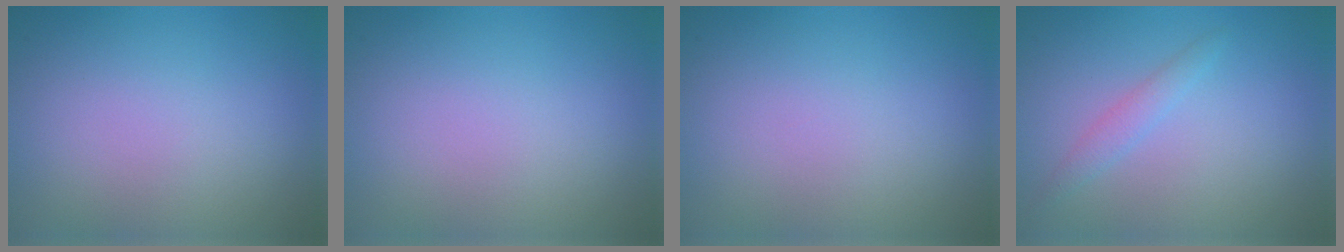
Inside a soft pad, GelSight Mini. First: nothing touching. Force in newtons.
{"total": 0.0}
{"total": 0.0}
{"total": 1.3, "press": 1.3, "slide": 0.1}